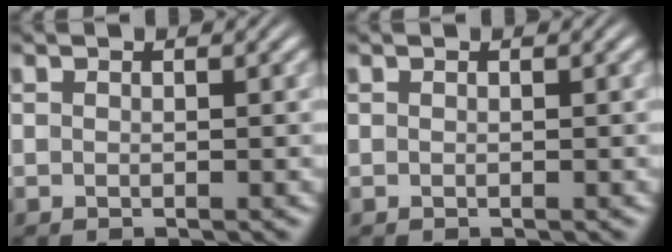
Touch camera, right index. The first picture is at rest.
{"total": 0.0}